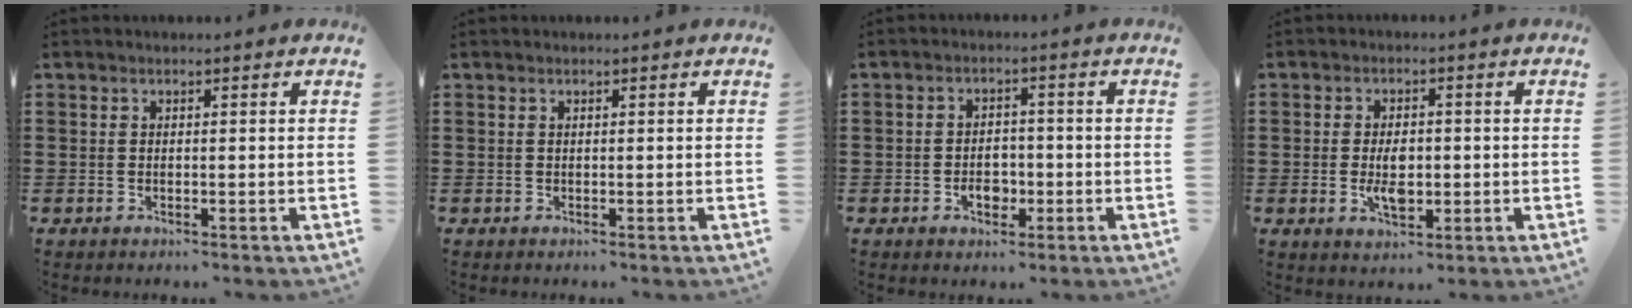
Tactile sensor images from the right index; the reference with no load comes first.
{"total": 0.0}
{"total": 3.7, "force": [-1.3, 2.5, 2.5], "torque": [-0.038, 0.002, -0.025]}
{"total": 5.3, "force": [-0.6, 2.8, 4.5], "torque": [-0.086, -0.001, -0.015]}